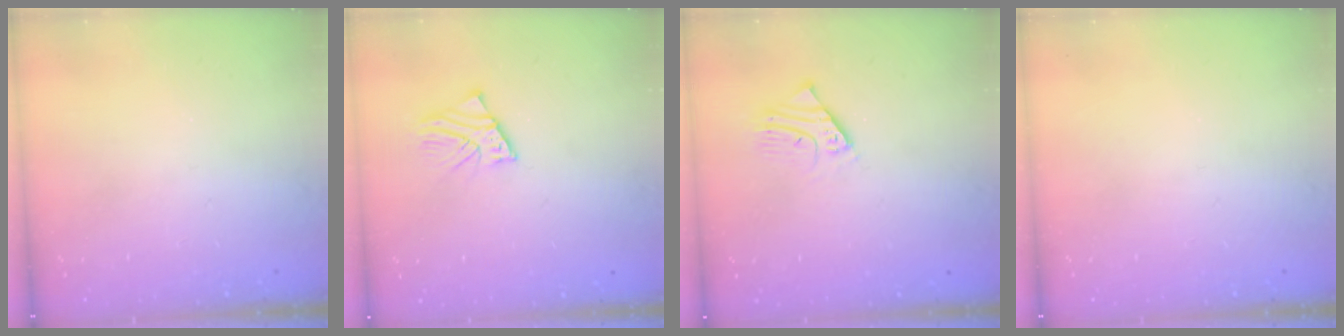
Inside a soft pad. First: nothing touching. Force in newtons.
{"total": 3.0, "press": 3.0, "slide": 0.2}
{"total": 2.3, "press": 2.3, "slide": 0.2}
{"total": 0.0}